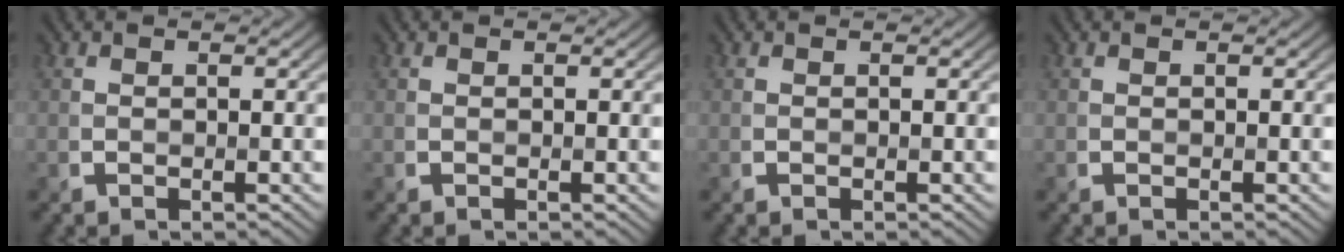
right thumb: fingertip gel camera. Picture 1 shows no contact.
{"total": 0.0}
{"total": 0.0}
{"total": 0.0}